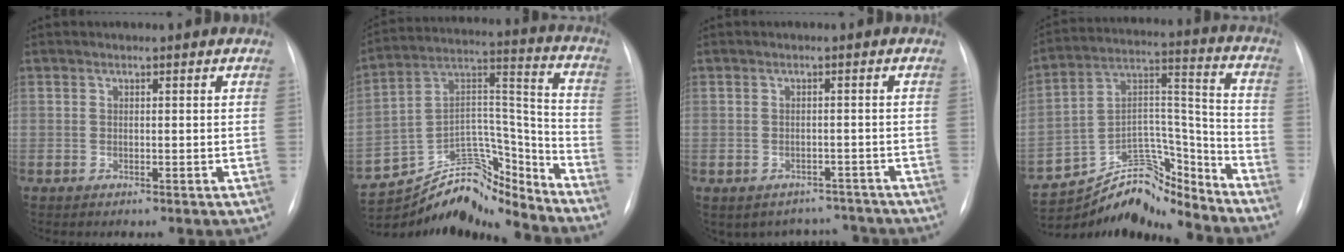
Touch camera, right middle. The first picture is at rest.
{"total": 16.7, "force": [-16.4, 2.5, 2.2], "torque": [-0.036, 0.070, -0.279]}
{"total": 7.0, "force": [-6.2, 3.4, -0.2], "torque": [0.014, 0.028, -0.070]}
{"total": 14.5, "force": [-14.1, 2.7, 2.1], "torque": [-0.032, 0.070, -0.241]}